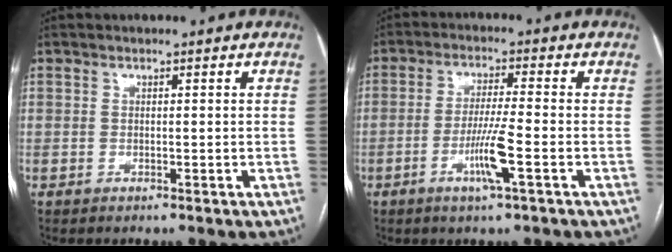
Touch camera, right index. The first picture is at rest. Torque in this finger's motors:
{"motor_torque": [0.11, 0.14, 0.10, 0.03]}